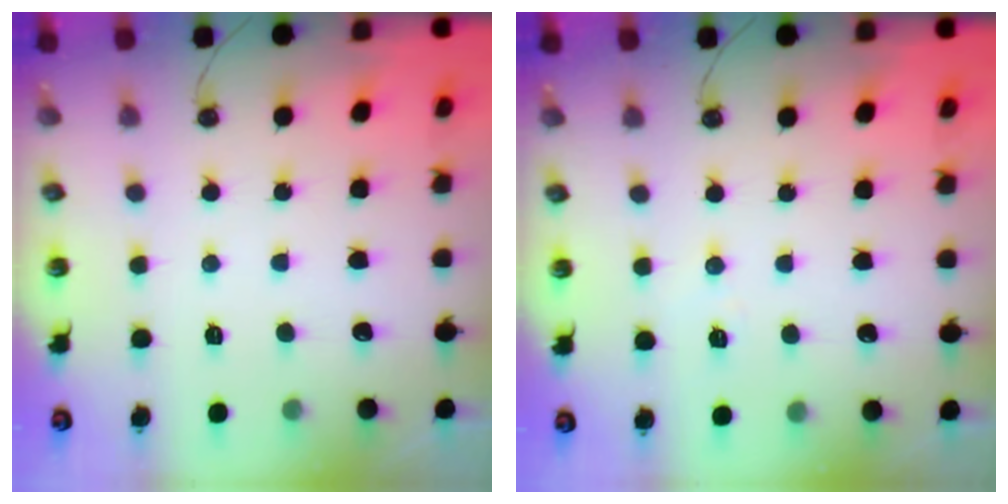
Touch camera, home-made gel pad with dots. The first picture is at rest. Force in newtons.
{"total": 4.4, "press": 4.2, "slide": 1.2}